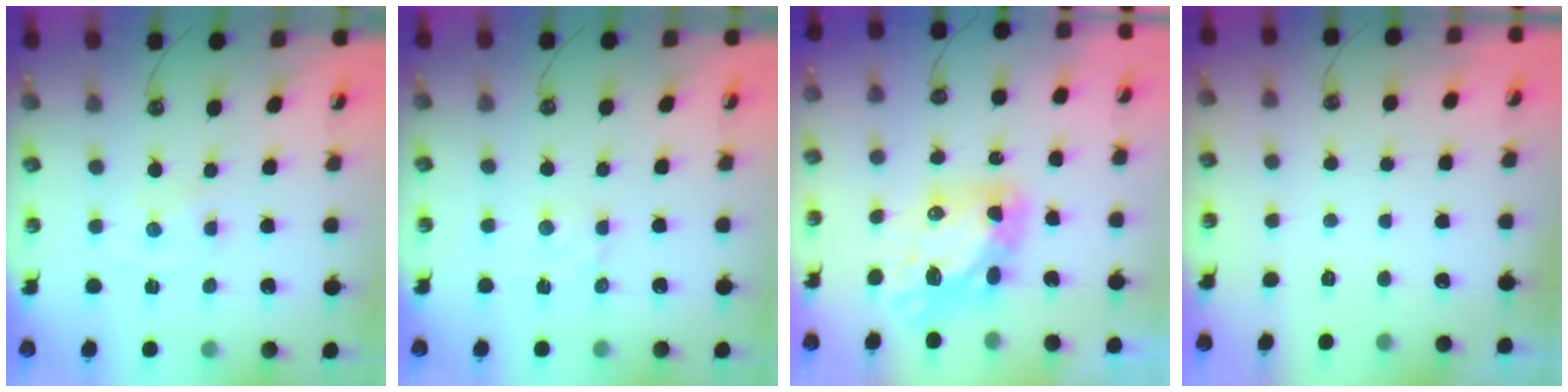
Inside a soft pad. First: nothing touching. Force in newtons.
{"total": 2.3, "press": 2.3, "slide": 0.4}
{"total": 10.4, "press": 10.3, "slide": 0.9}
{"total": 0.0}